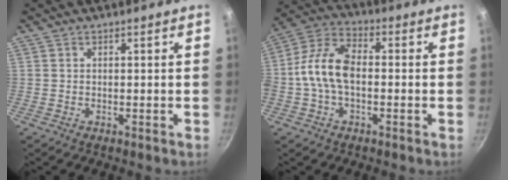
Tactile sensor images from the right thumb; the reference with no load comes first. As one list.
[{"total": 11.2, "force": [-1.1, 6.7, 8.9], "torque": [-0.164, 0.039, -0.037]}]